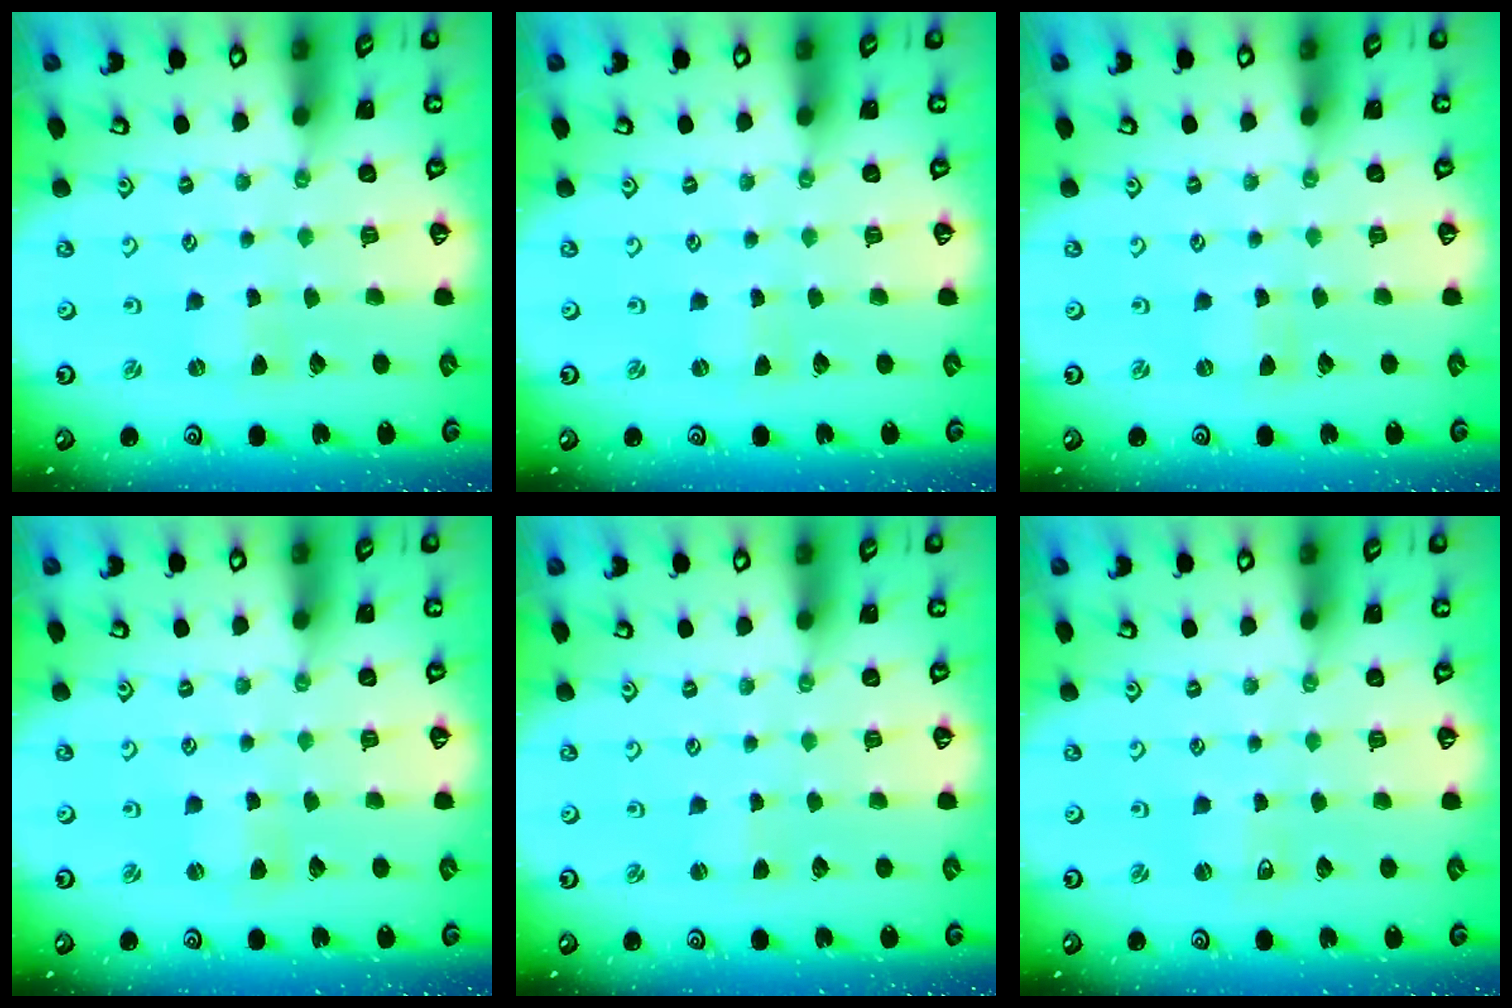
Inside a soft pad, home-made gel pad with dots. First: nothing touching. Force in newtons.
{"total": 0.0}
{"total": 0.0}
{"total": 1.1, "press": 1.0, "slide": 0.2}
{"total": 1.1, "press": 1.1, "slide": 0.2}
{"total": 2.7, "press": 2.7, "slide": 0.3}